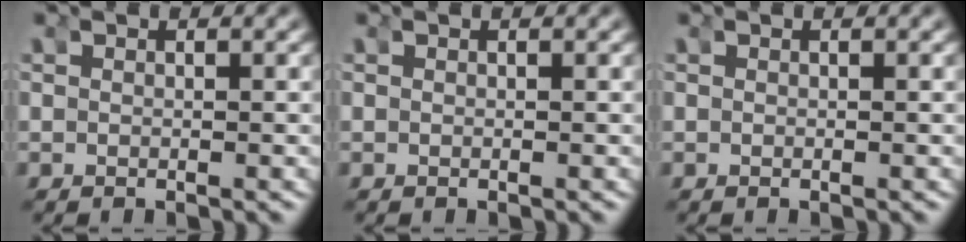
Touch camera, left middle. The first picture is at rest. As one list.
[{"total": 0.0}, {"total": 0.0}]